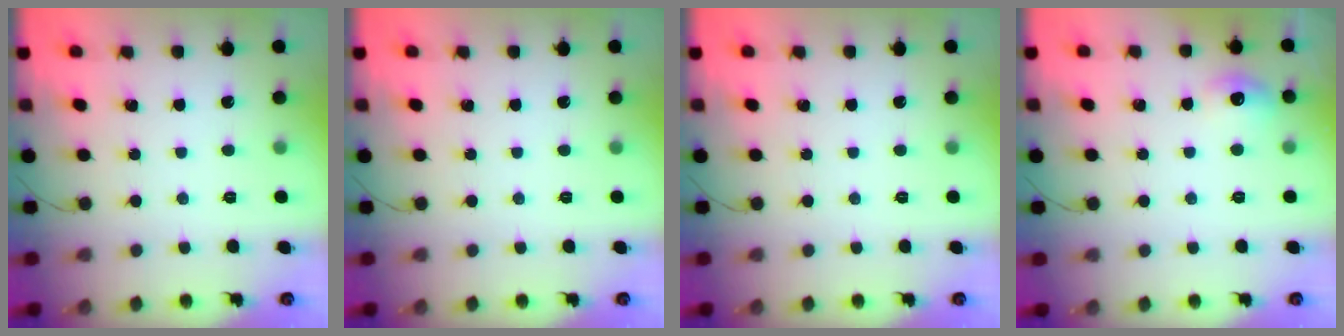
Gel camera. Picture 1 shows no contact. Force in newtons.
{"total": 0.0}
{"total": 0.0}
{"total": 6.3, "press": 6.2, "slide": 1.2}